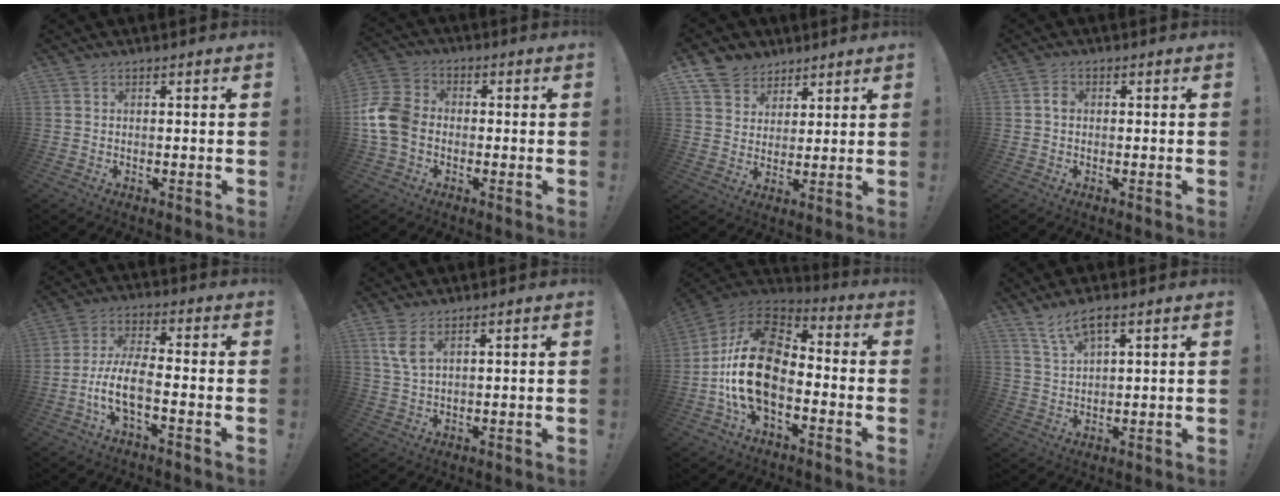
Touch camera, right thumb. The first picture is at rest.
{"total": 12.2, "force": [-2.3, 9.3, 7.6], "torque": [-0.163, 0.025, -0.041]}
{"total": 8.0, "force": [5.5, 5.7, 0.9], "torque": [-0.021, -0.040, 0.110]}
{"total": 1.8, "force": [-0.3, 1.4, 1.2], "torque": [-0.020, 0.006, -0.007]}
{"total": 9.7, "force": [-4.4, 3.1, 8.1], "torque": [-0.167, 0.006, -0.080]}
{"total": 5.4, "force": [2.9, 1.6, 4.2], "torque": [-0.081, -0.008, 0.053]}
{"total": 20.0, "force": [-4.6, 12.4, 15.0], "torque": [-0.280, 0.035, -0.068]}
{"total": 5.9, "force": [4.1, 1.5, 4.0], "torque": [-0.082, -0.014, 0.076]}